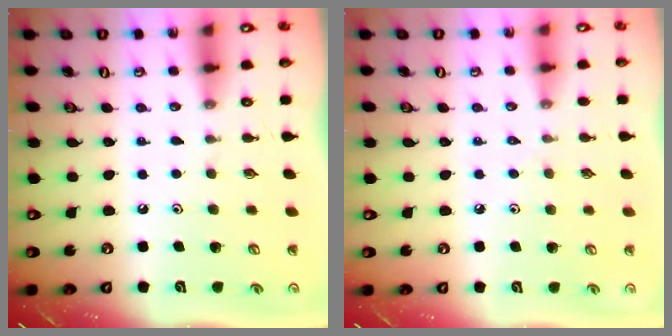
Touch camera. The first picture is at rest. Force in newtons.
{"total": 3.1, "press": 3.1, "slide": 0.6}